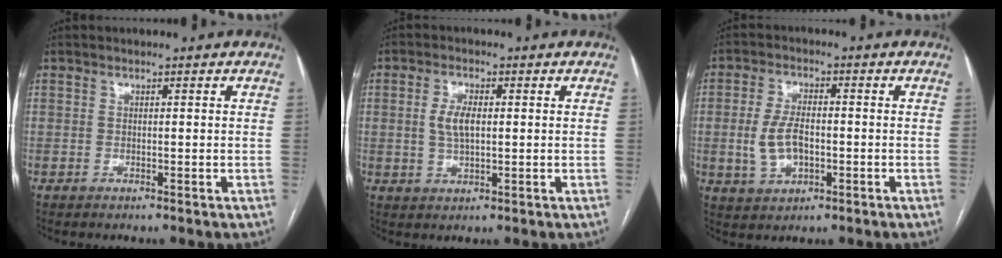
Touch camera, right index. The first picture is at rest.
{"total": 4.2, "force": [0.4, 1.7, 3.8], "torque": [-0.082, 0.004, 0.010]}
{"total": 6.4, "force": [-1.1, 3.3, 5.3], "torque": [-0.117, 0.005, -0.016]}